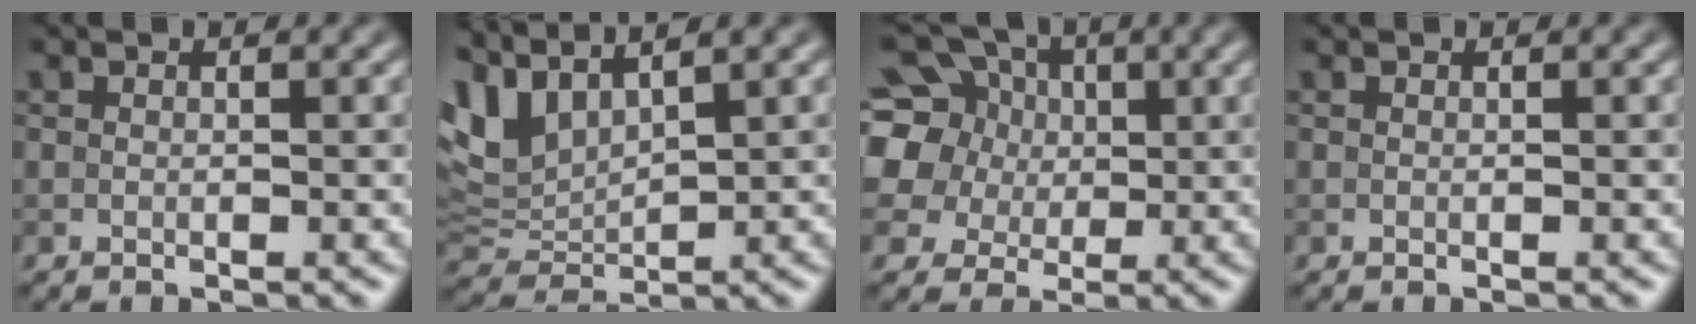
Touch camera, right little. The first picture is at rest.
{"total": 5.2, "force": [3.6, 2.3, 3.1], "torque": [-0.079, 0.004, 0.072]}
{"total": 13.1, "force": [4.0, 10.8, 6.1], "torque": [-0.164, 0.035, 0.063]}
{"total": 0.0}